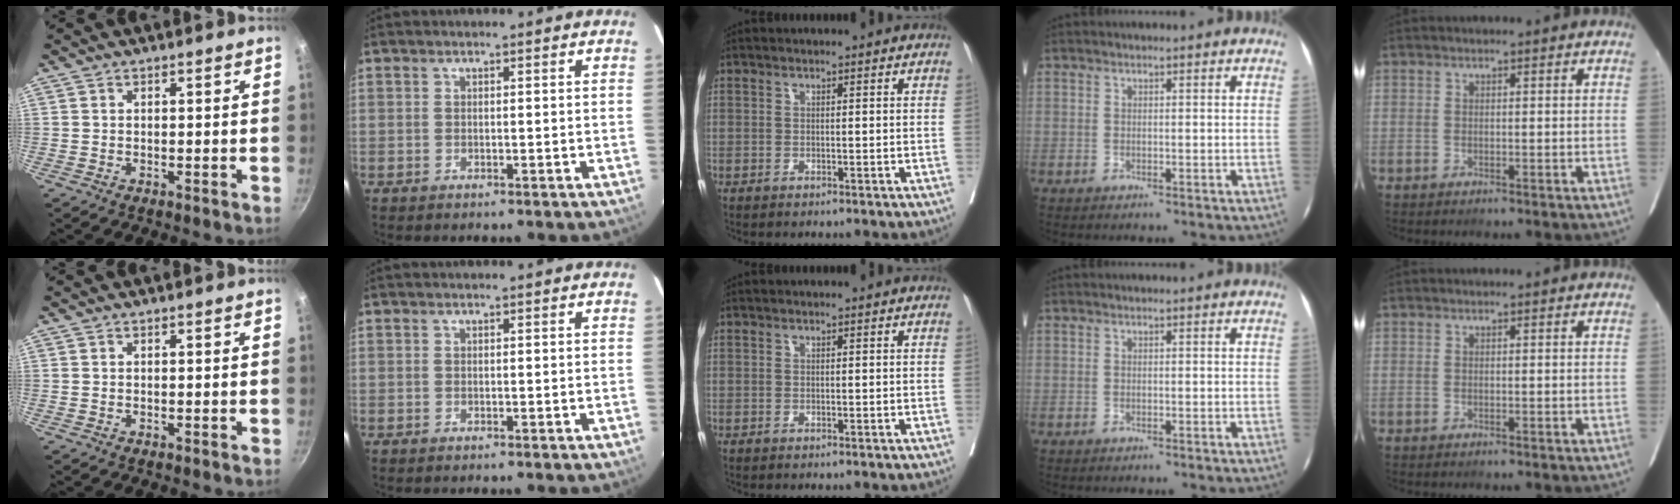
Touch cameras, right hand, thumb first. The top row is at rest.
{}